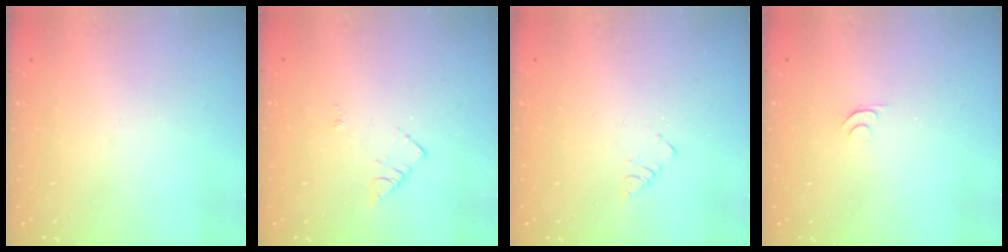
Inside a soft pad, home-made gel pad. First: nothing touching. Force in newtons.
{"total": 3.7, "press": 3.7, "slide": 0.3}
{"total": 2.3, "press": 2.3, "slide": 0.4}
{"total": 4.8, "press": 4.7, "slide": 0.6}